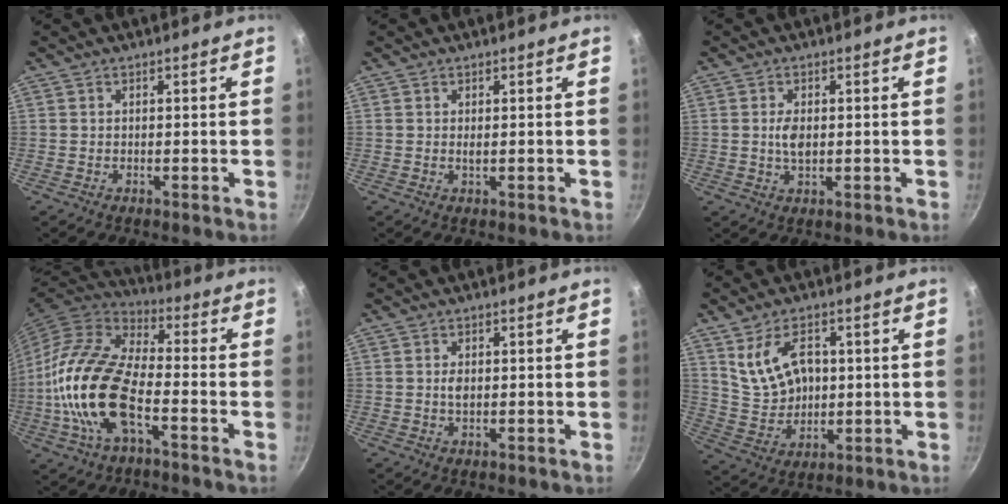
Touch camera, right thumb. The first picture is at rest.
{"total": 0.8, "force": [0.1, 0.3, 0.7], "torque": [-0.013, -0.002, 0.005]}
{"total": 4.4, "force": [0.2, 2.5, 3.6], "torque": [-0.062, -0.004, 0.006]}
{"total": 19.1, "force": [-5.1, 8.9, 16.1], "torque": [-0.333, 0.029, -0.099]}
{"total": 1.9, "force": [0.2, 1.1, 1.5], "torque": [-0.025, -0.002, 0.004]}
{"total": 10.8, "force": [3.2, 7.4, 7.2], "torque": [-0.106, -0.005, 0.076]}